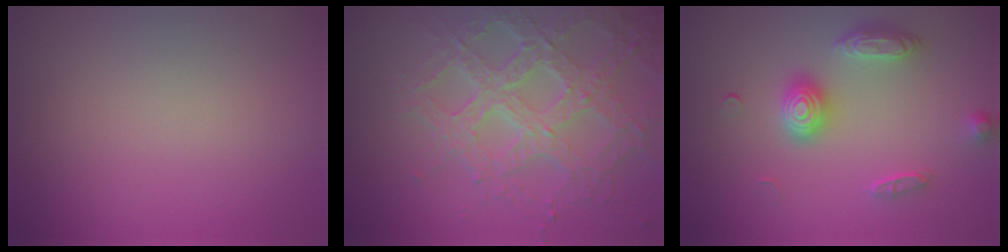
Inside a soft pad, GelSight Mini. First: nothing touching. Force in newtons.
{"total": 7.2, "press": 5.3, "slide": 4.9}
{"total": 3.1, "press": 2.9, "slide": 1.0}